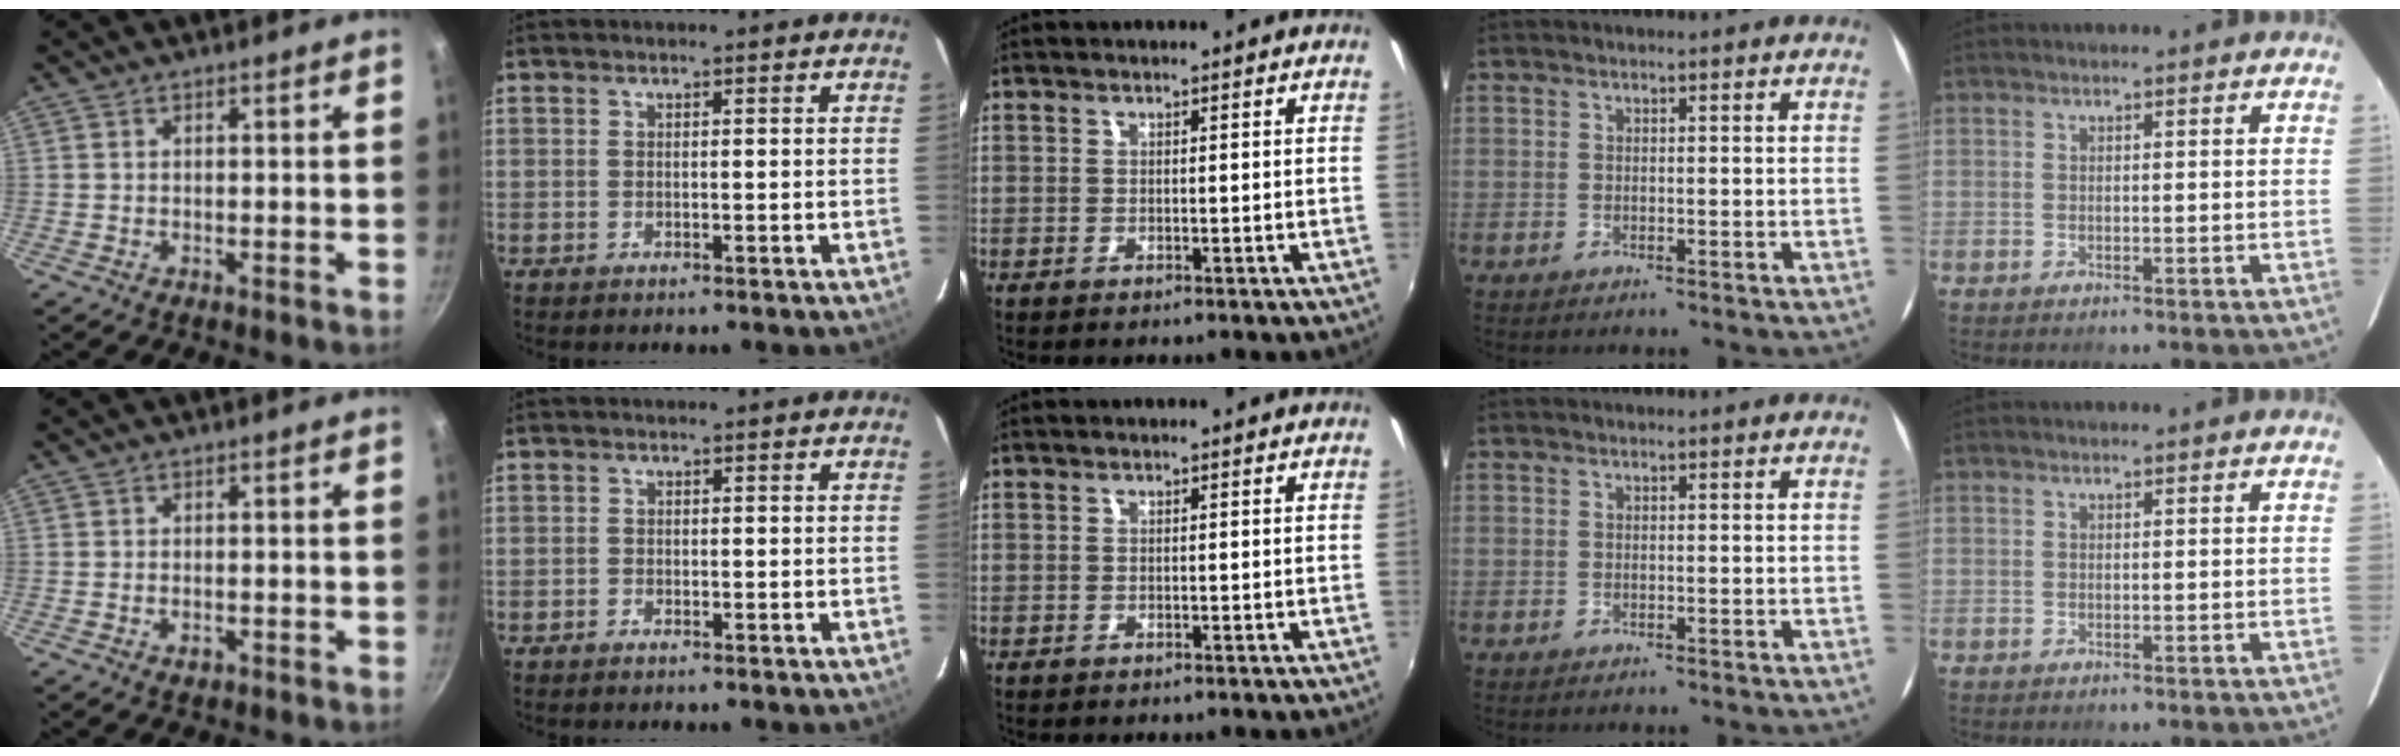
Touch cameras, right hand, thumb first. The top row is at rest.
{"thumb": {"total": 1.6, "force": [-0.7, 1.0, 1.1], "torque": [-0.018, 0.002, -0.013]}, "index": {"total": 0.7, "force": [-0.6, 0.3, 0.1], "torque": [-0.004, 0.002, -0.012]}}